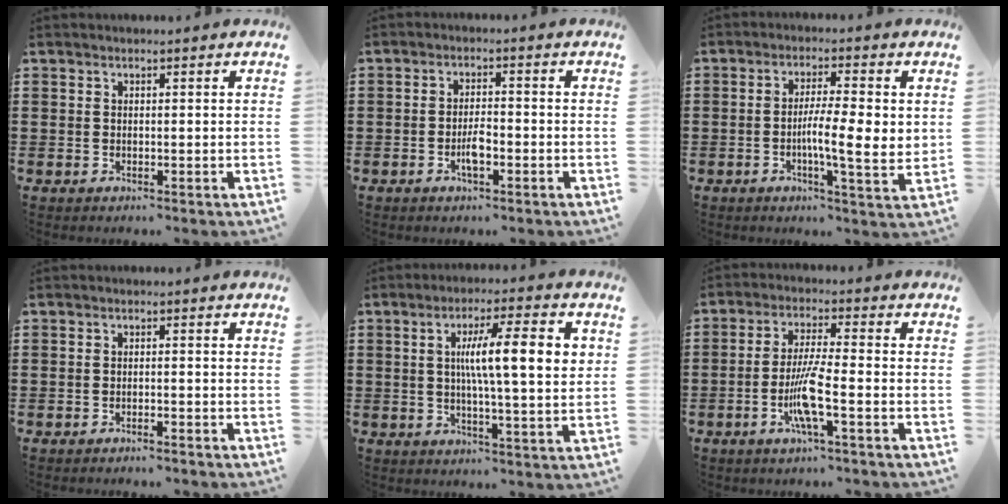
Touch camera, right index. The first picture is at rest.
{"total": 3.2, "force": [-1.4, 0.9, 2.7], "torque": [-0.056, 0.001, -0.028]}
{"total": 7.2, "force": [-0.4, 1.3, 7.1], "torque": [-0.118, -0.002, -0.011]}
{"total": 1.2, "force": [-1.1, -0.1, 0.3], "torque": [-0.009, 0.001, -0.022]}
{"total": 11.5, "force": [2.2, 2.0, 11.1], "torque": [-0.191, 0.007, 0.027]}
{"total": 7.2, "force": [-2.6, 0.5, 6.7], "torque": [-0.146, -0.016, -0.057]}